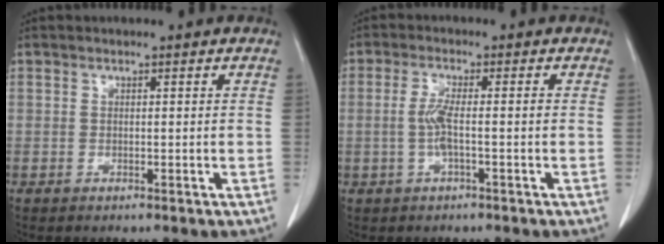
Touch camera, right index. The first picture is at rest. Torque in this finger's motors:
{"motor_torque": [0.14, 0.04, 0.10, 0.03]}